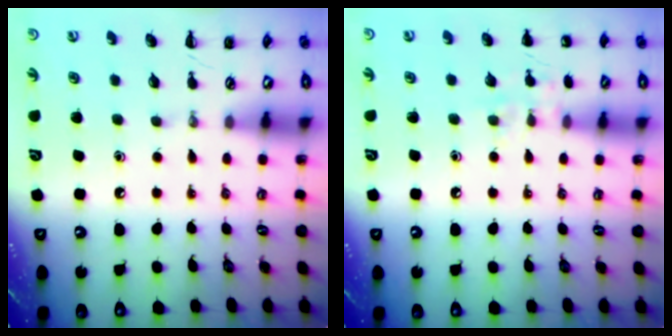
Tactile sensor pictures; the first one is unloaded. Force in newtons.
{"total": 7.7, "press": 7.4, "slide": 1.9}